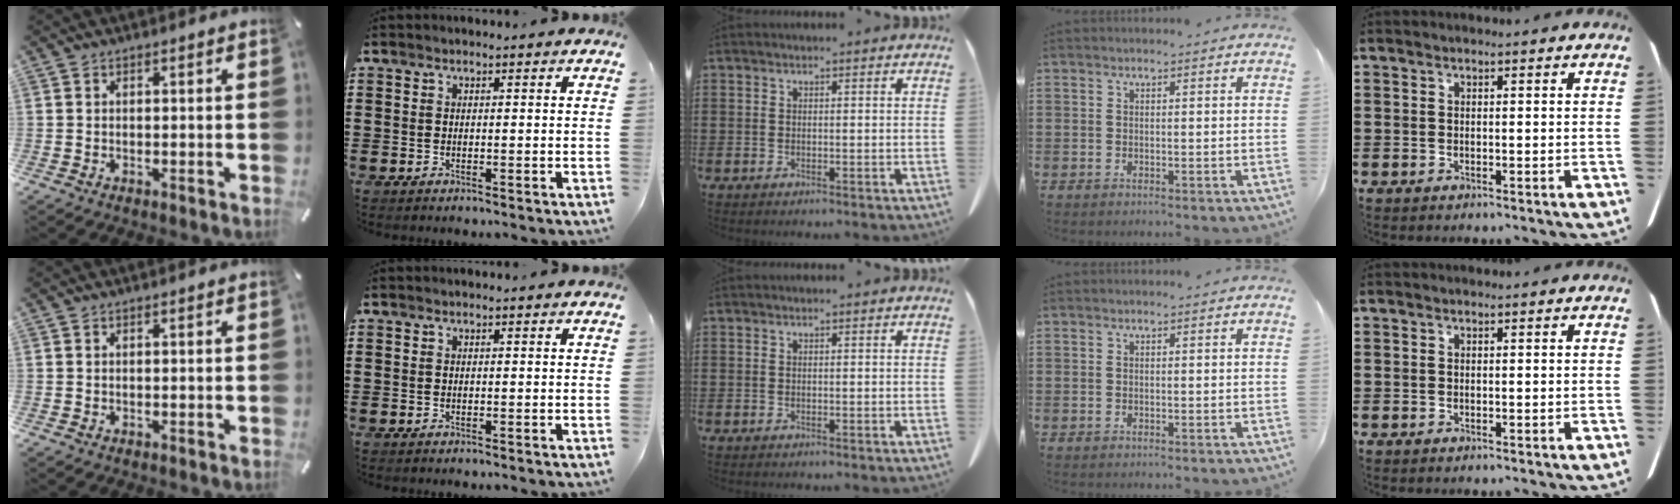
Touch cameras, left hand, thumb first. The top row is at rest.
{}